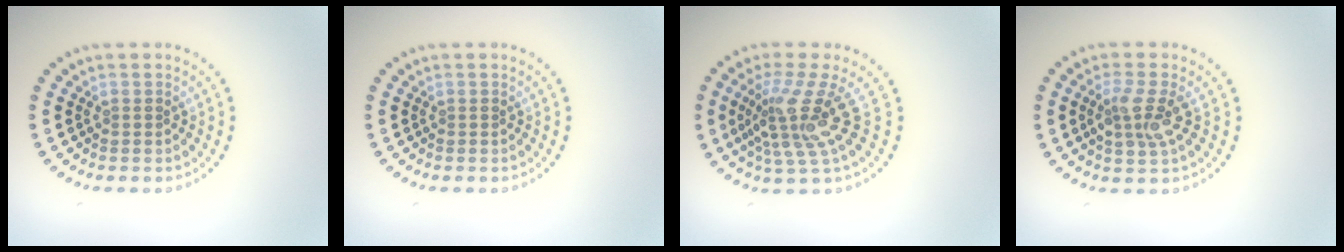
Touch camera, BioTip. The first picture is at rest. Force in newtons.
{"total": 0.0}
{"total": 4.8, "press": 3.2, "slide": 3.6}
{"total": 2.9, "press": 2.7, "slide": 1.0}